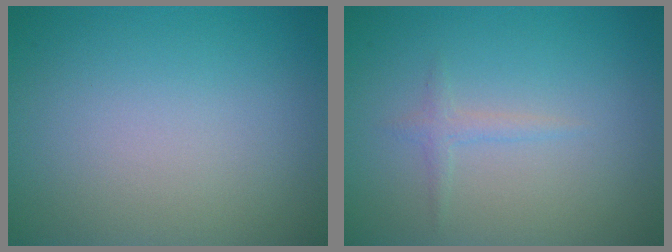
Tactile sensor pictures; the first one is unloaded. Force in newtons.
{"total": 1.0, "press": 1.0, "slide": 0.1}